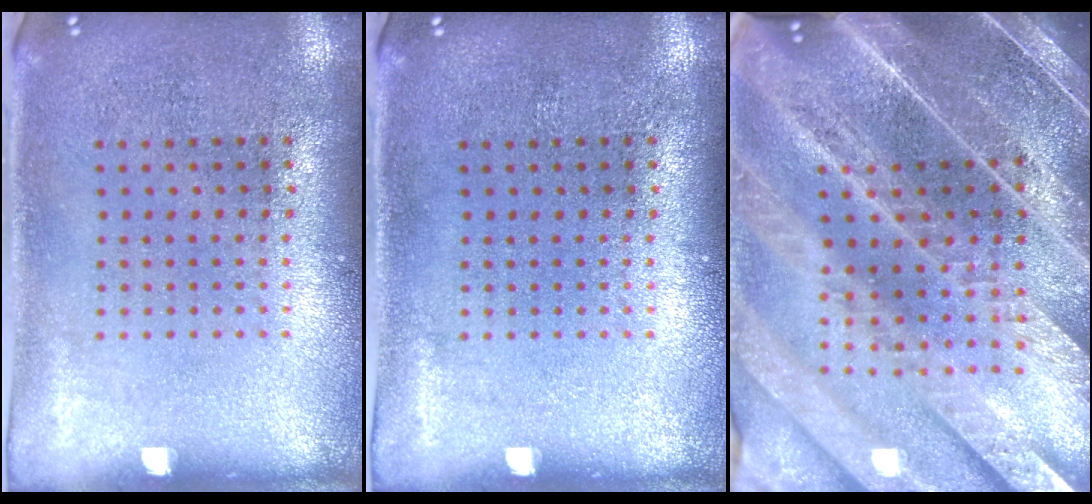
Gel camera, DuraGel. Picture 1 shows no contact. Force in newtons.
{"total": 0.0}
{"total": 5.1, "press": 4.4, "slide": 2.5}